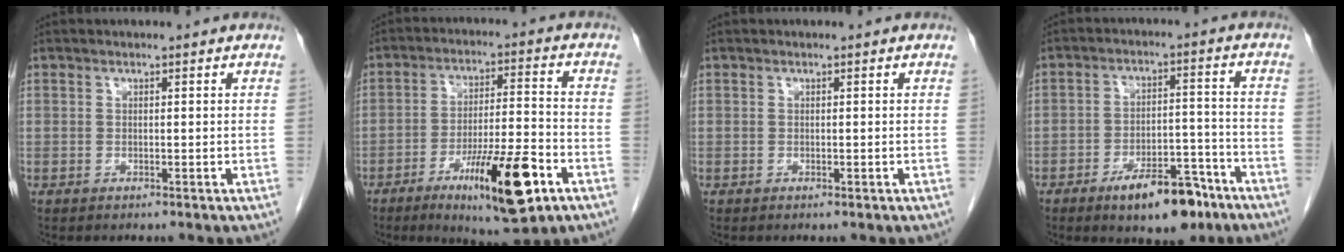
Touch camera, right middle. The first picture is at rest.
{"total": 14.4, "force": [-7.1, 2.1, 12.4], "torque": [-0.201, -0.015, -0.109]}
{"total": 0.0}
{"total": 10.0, "force": [-6.5, 3.8, 6.6], "torque": [-0.095, 0.009, -0.099]}